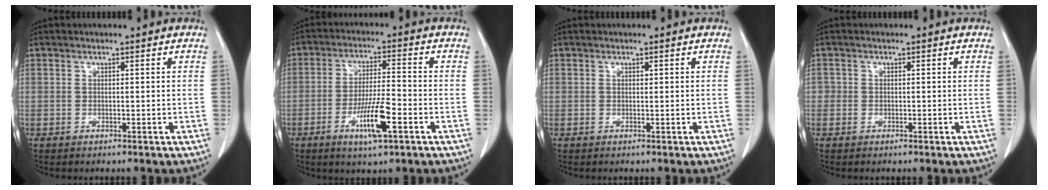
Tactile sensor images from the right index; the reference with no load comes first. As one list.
[{"total": 8.4, "force": [-3.7, 0.9, 7.5], "torque": [-0.143, -0.008, -0.061]}, {"total": 0.0}, {"total": 0.8, "force": [-0.3, 0.8, 0.0], "torque": [0.007, 0.006, -0.008]}]